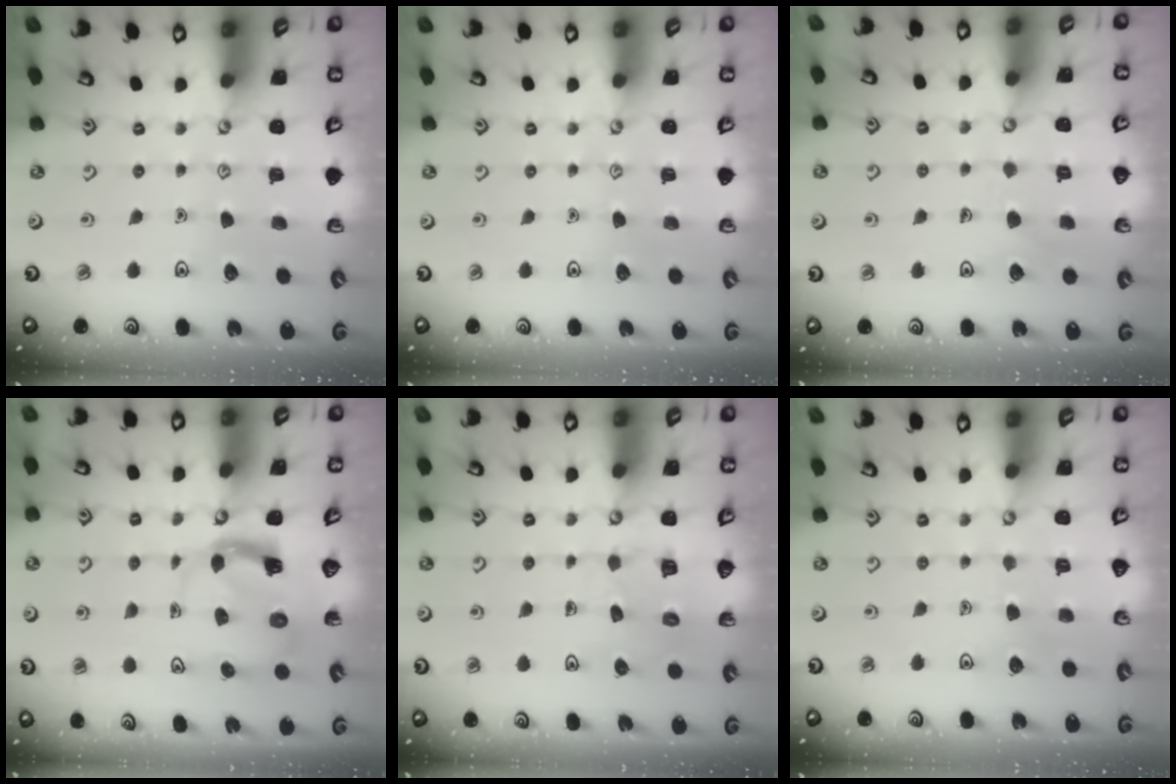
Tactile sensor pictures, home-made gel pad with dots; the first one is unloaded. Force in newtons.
{"total": 0.0}
{"total": 4.4, "press": 4.3, "slide": 0.3}
{"total": 3.9, "press": 3.8, "slide": 0.6}
{"total": 4.7, "press": 4.7, "slide": 0.4}
{"total": 3.3, "press": 3.2, "slide": 0.3}